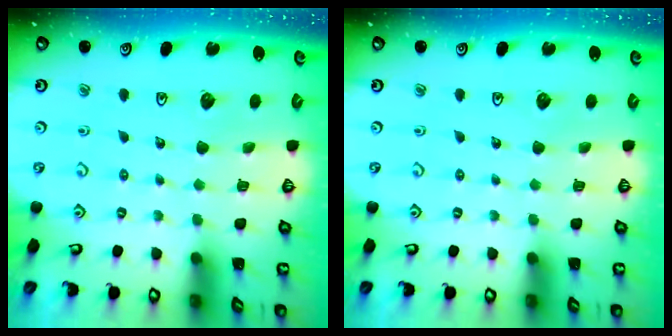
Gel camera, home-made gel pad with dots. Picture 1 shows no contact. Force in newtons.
{"total": 0.0}